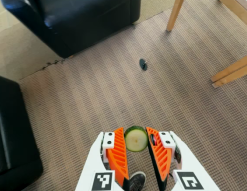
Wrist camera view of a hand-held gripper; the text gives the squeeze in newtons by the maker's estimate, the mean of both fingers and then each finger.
{"total": 8.7, "left": 8.8, "right": 8.6}